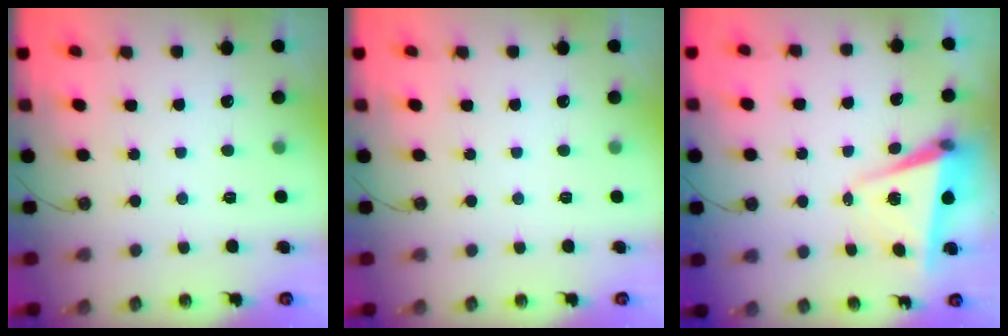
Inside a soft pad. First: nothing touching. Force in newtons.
{"total": 0.0}
{"total": 6.7, "press": 5.7, "slide": 3.6}